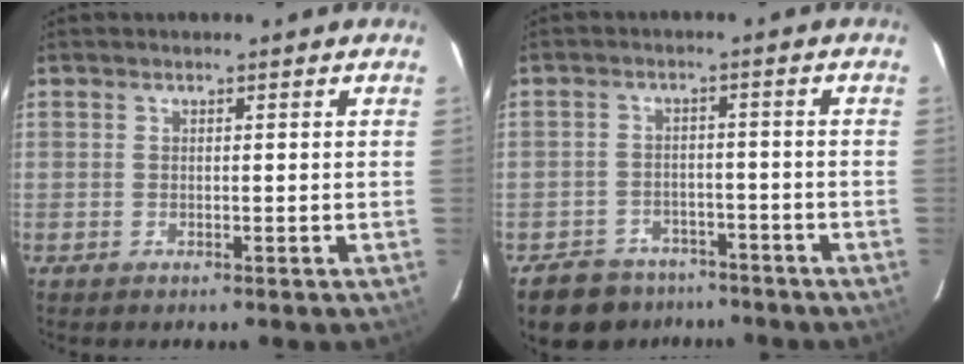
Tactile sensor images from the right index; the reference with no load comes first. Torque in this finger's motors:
{"motor_torque": [0.03, -0.48, -0.55, -0.21]}